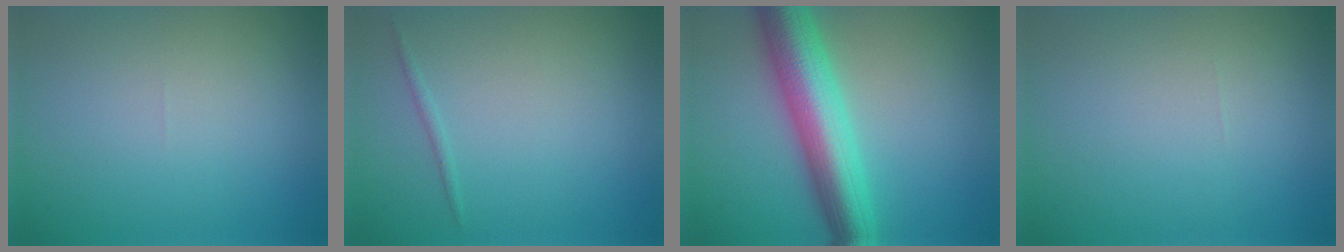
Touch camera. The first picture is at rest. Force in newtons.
{"total": 0.6, "press": 0.6, "slide": 0.1}
{"total": 8.6, "press": 8.5, "slide": 0.3}
{"total": 0.0}